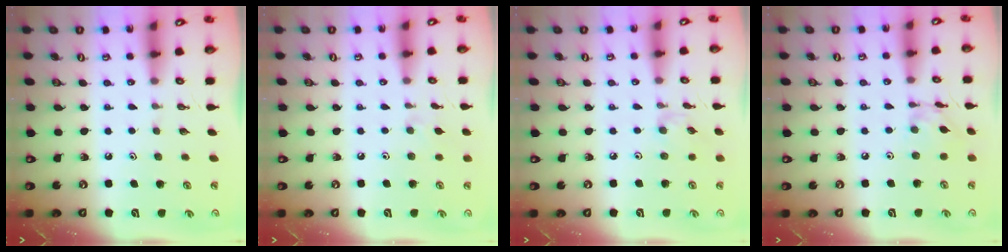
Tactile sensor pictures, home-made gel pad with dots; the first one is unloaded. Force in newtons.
{"total": 5.7, "press": 5.6, "slide": 0.8}
{"total": 2.4, "press": 2.4, "slide": 0.3}
{"total": 5.3, "press": 5.3, "slide": 0.2}